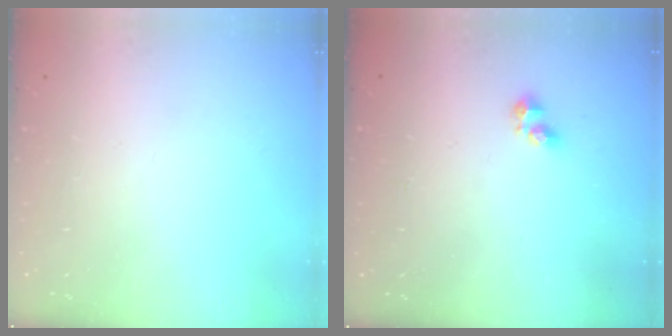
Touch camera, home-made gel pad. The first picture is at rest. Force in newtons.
{"total": 2.8, "press": 2.7, "slide": 0.5}